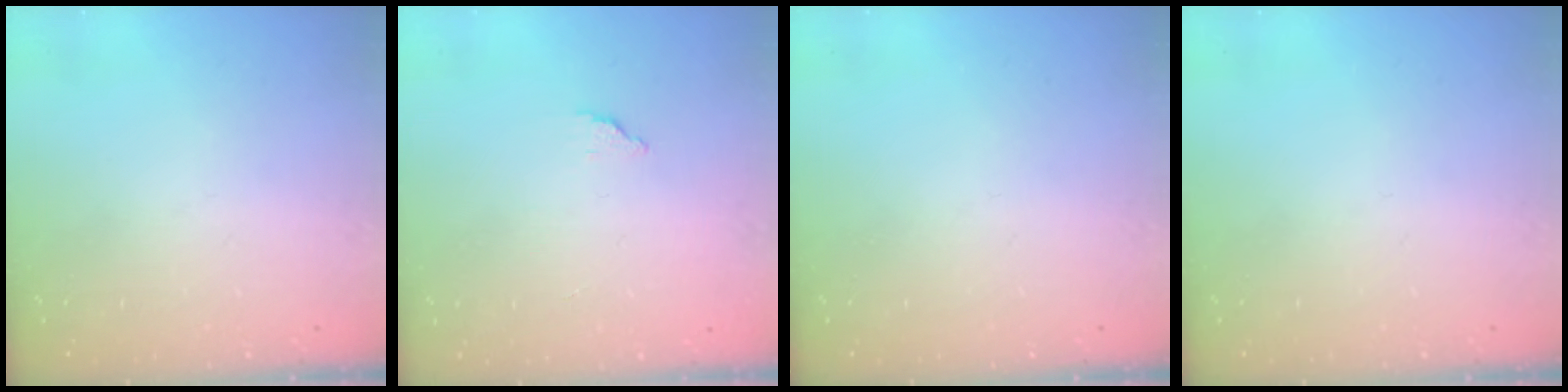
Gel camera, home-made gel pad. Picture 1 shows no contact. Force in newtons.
{"total": 1.7, "press": 1.7, "slide": 0.1}
{"total": 0.0}
{"total": 0.0}